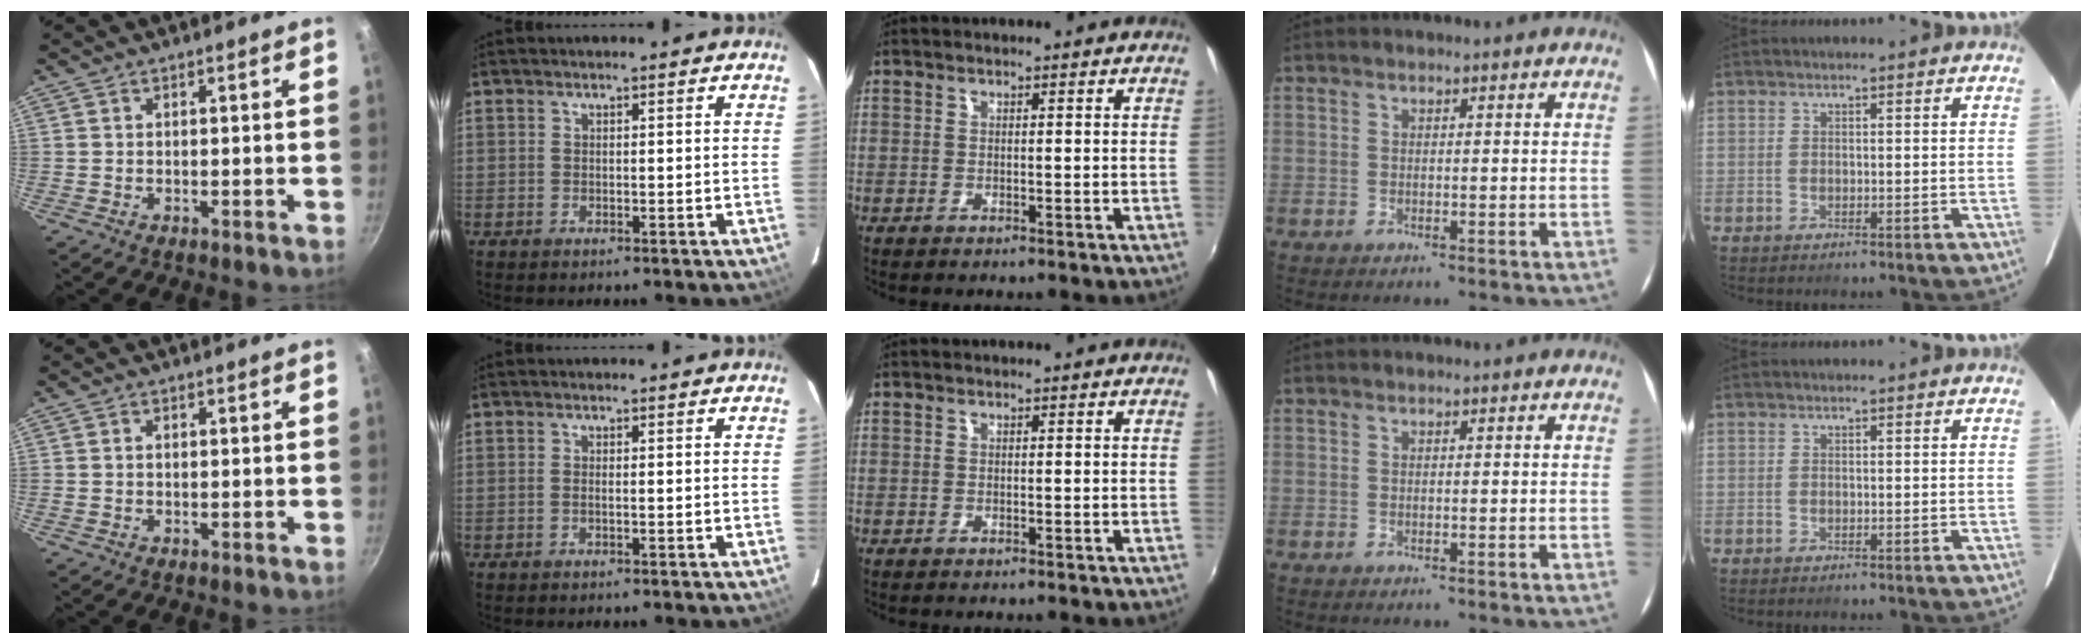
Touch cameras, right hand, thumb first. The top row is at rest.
{"thumb": {"total": 0.9, "force": [0.0, 0.8, 0.5], "torque": [-0.008, 0.004, 0.000]}, "index": {"total": 0.7, "force": [-0.2, -0.1, 0.7], "torque": [-0.014, 0.001, -0.005]}}